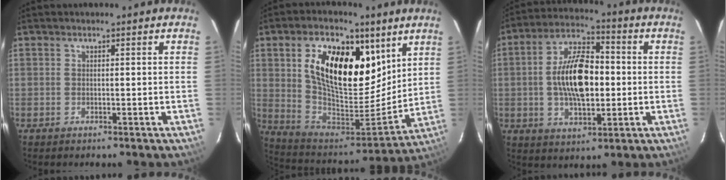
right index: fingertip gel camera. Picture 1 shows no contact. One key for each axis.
{"total": 21.4, "fx": 9.1, "fy": 11.2, "fz": 15.8, "tx": -0.297, "ty": 0.010, "tz": 0.166}
{"total": 14.2, "fx": -0.5, "fy": 7.2, "fz": 12.3, "tx": -0.223, "ty": 0.015, "tz": -0.010}